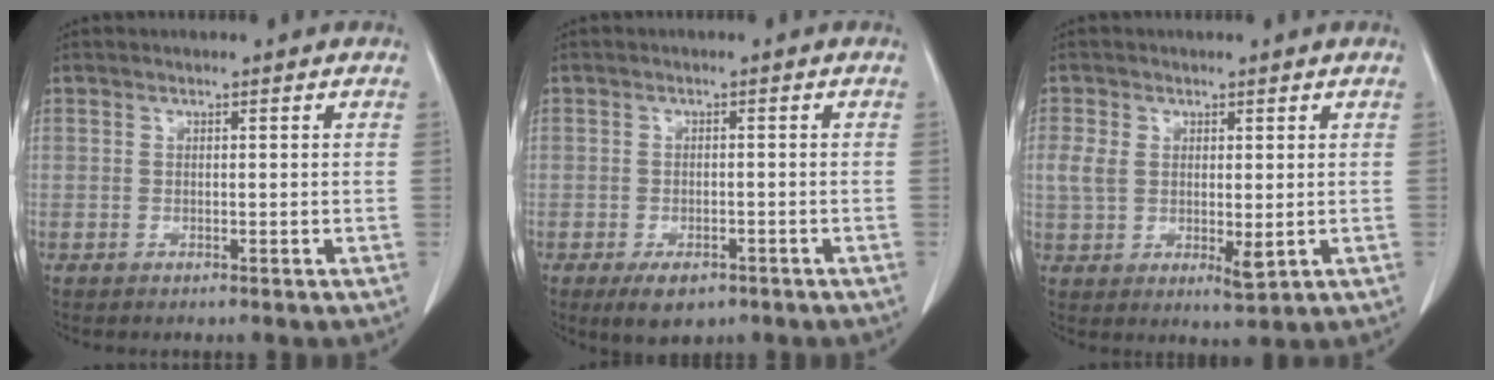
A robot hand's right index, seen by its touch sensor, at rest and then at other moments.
{"total": 5.2, "force": [-3.4, 2.6, 3.0], "torque": [-0.048, -0.003, -0.046]}
{"total": 6.2, "force": [0.4, 3.2, 5.3], "torque": [-0.102, -0.005, 0.015]}